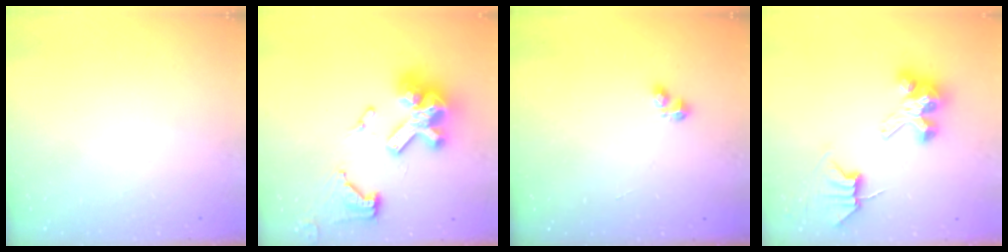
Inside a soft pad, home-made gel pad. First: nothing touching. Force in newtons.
{"total": 20.2, "press": 20.1, "slide": 2.1}
{"total": 3.4, "press": 3.3, "slide": 0.5}
{"total": 7.8, "press": 7.7, "slide": 0.6}